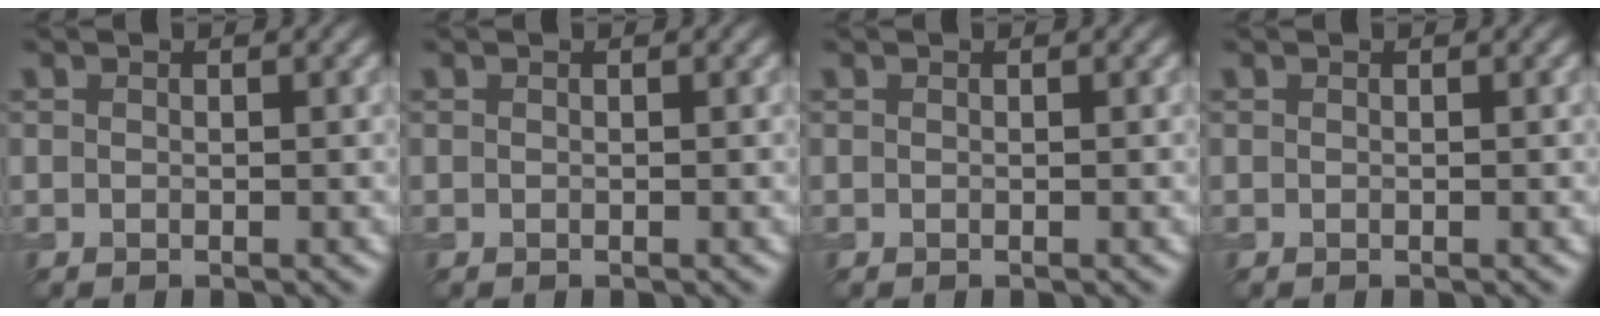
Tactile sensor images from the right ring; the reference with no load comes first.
{"total": 0.0}
{"total": 0.0}
{"total": 0.0}